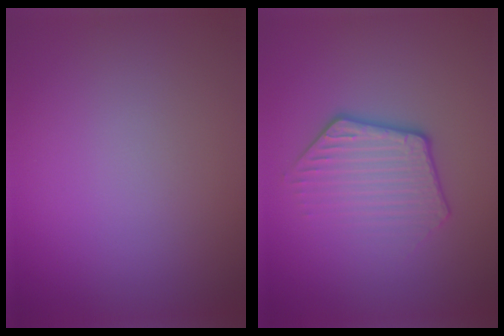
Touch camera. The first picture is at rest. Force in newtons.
{"total": 3.7, "press": 3.1, "slide": 2.1}